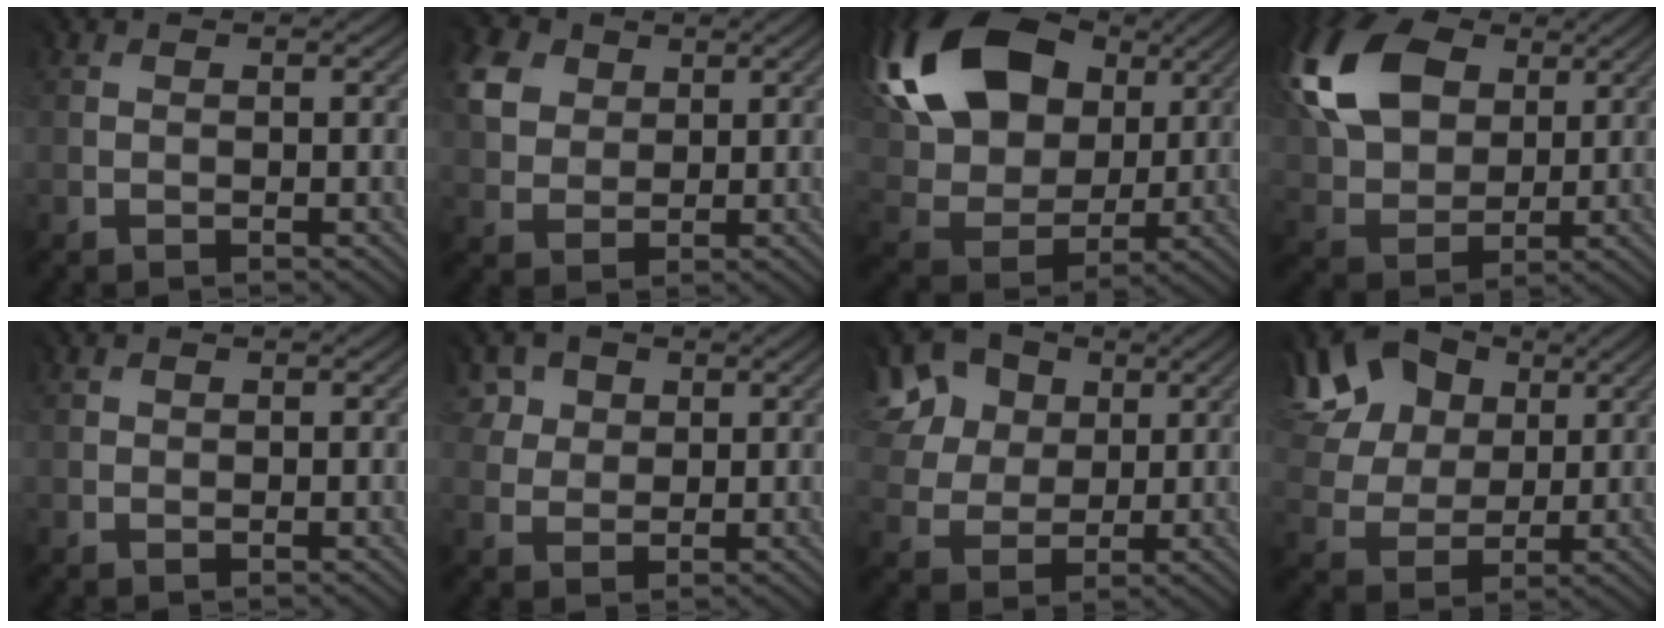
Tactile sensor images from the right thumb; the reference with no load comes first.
{"total": 5.7, "force": [3.0, 4.6, 1.5], "torque": [-0.066, 0.011, 0.055]}
{"total": 20.4, "force": [8.8, 13.9, 12.1], "torque": [-0.308, 0.053, 0.155]}
{"total": 15.3, "force": [6.2, 10.5, 9.2], "torque": [-0.239, 0.039, 0.114]}
{"total": 0.6, "force": [0.4, 0.4, 0.1], "torque": [0.002, 0.001, 0.008]}
{"total": 5.1, "force": [3.2, 3.9, 0.6], "torque": [-0.052, 0.002, 0.057]}
{"total": 8.7, "force": [4.5, 6.8, 3.2], "torque": [-0.115, 0.019, 0.077]}
{"total": 13.8, "force": [7.7, 9.4, 6.4], "torque": [-0.183, 0.045, 0.141]}